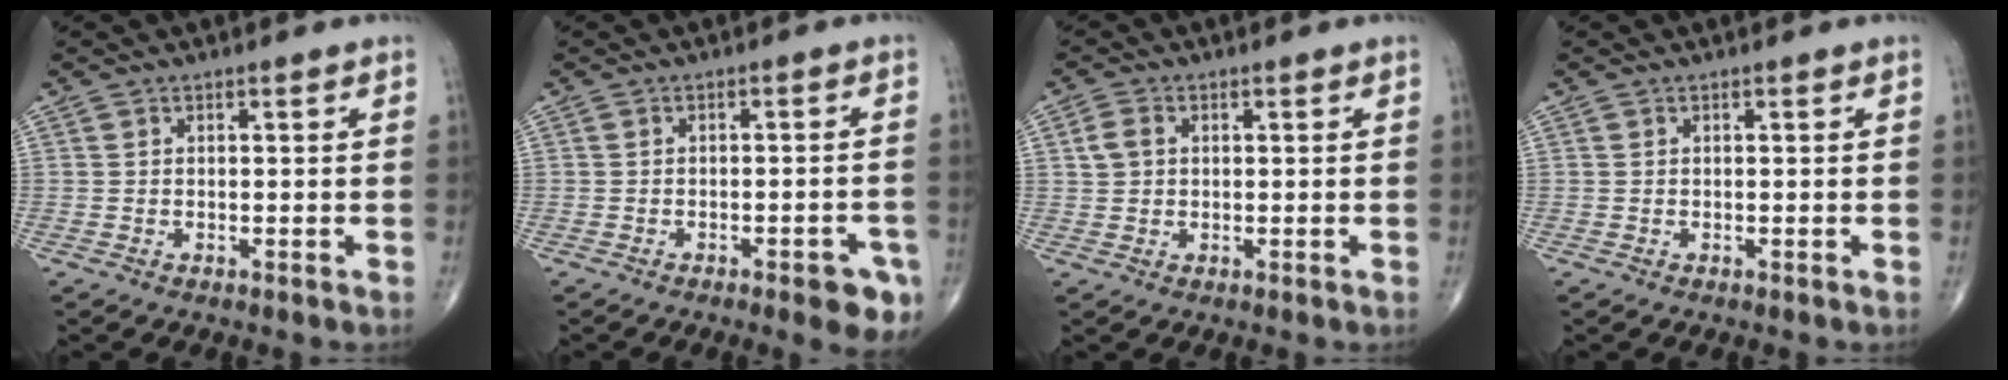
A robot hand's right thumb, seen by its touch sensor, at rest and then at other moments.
{"total": 6.3, "force": [-3.5, 2.0, 4.8], "torque": [-0.041, 0.014, -0.039]}
{"total": 3.1, "force": [0.7, 2.4, 1.8], "torque": [-0.034, 0.006, 0.015]}
{"total": 0.0}